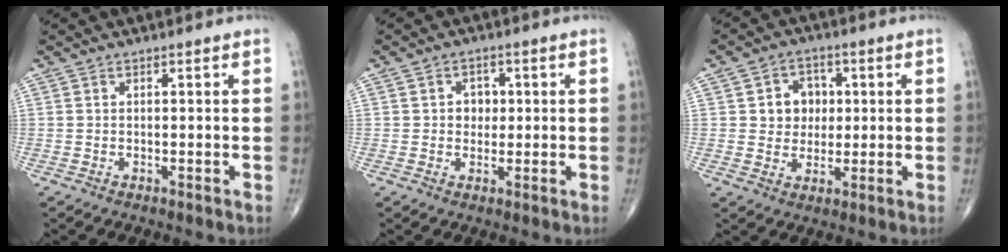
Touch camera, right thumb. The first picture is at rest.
{"total": 3.6, "force": [0.4, 3.0, 1.9], "torque": [-0.004, 0.004, 0.002]}
{"total": 7.0, "force": [1.1, 6.1, 3.3], "torque": [-0.011, 0.002, 0.015]}